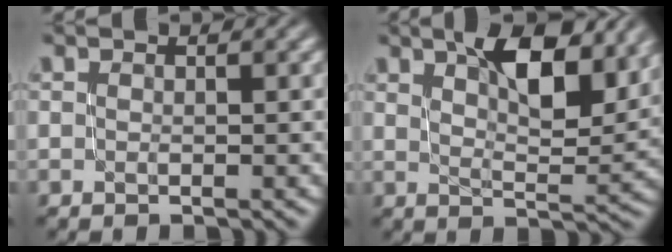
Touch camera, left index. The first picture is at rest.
{"total": 8.3, "force": [4.3, 3.0, 6.4], "torque": [-0.096, 0.003, 0.071]}